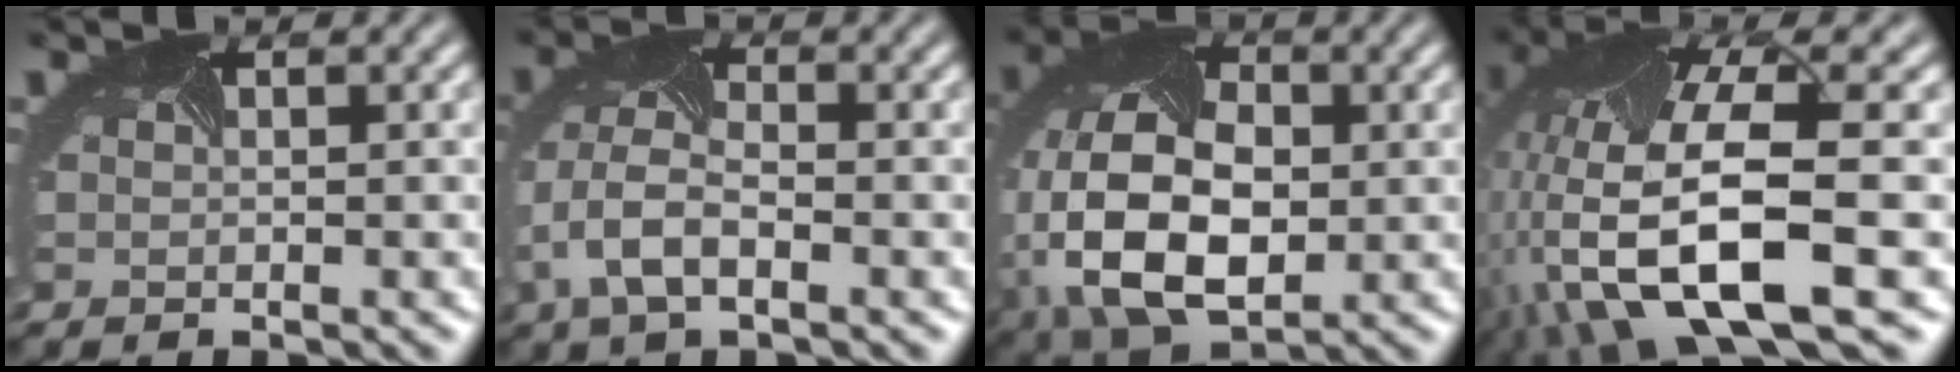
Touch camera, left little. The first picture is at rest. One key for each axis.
{"total": 4.9, "fx": -1.9, "fy": 2.5, "fz": 3.7, "tx": -0.104, "ty": -0.002, "tz": -0.036}
{"total": 13.2, "fx": -2.1, "fy": 8.5, "fz": 9.9, "tx": -0.223, "ty": -0.021, "tz": -0.027}
{"total": 13.3, "fx": -4.2, "fy": 4.6, "fz": 11.8, "tx": -0.257, "ty": -0.020, "tz": -0.064}